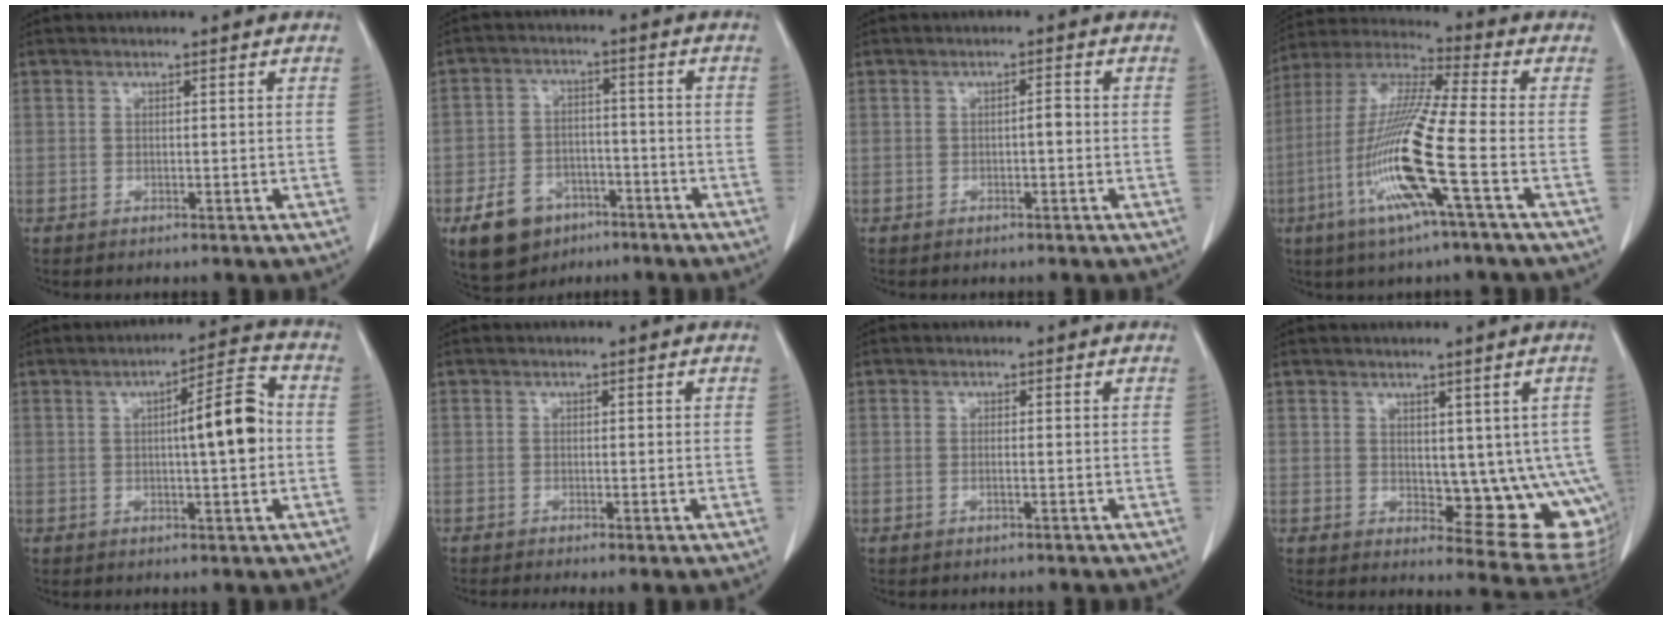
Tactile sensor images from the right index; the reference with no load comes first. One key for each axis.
{"total": 9.0, "fx": -5.3, "fy": 6.1, "fz": 4.0, "tx": -0.083, "ty": 0.007, "tz": -0.082}
{"total": 1.3, "fx": -0.3, "fy": 0.3, "fz": 1.2, "tx": -0.017, "ty": 0.003, "tz": -0.006}
{"total": 15.9, "fx": -5.1, "fy": -0.5, "fz": 15.1, "tx": -0.312, "ty": -0.014, "tz": -0.109}
{"total": 8.3, "fx": 0.2, "fy": 1.3, "fz": 8.2, "tx": -0.115, "ty": 0.020, "tz": -0.001}
{"total": 1.6, "fx": -0.9, "fy": 0.3, "fz": 1.3, "tx": -0.022, "ty": -0.005, "tz": -0.016}
{"total": 0.5, "fx": -0.2, "fy": -0.1, "fz": 0.5, "tx": -0.009, "ty": 0.001, "tz": -0.005}
{"total": 11.0, "fx": 0.4, "fy": 5.3, "fz": 9.7, "tx": -0.094, "ty": -0.010, "tz": 0.016}